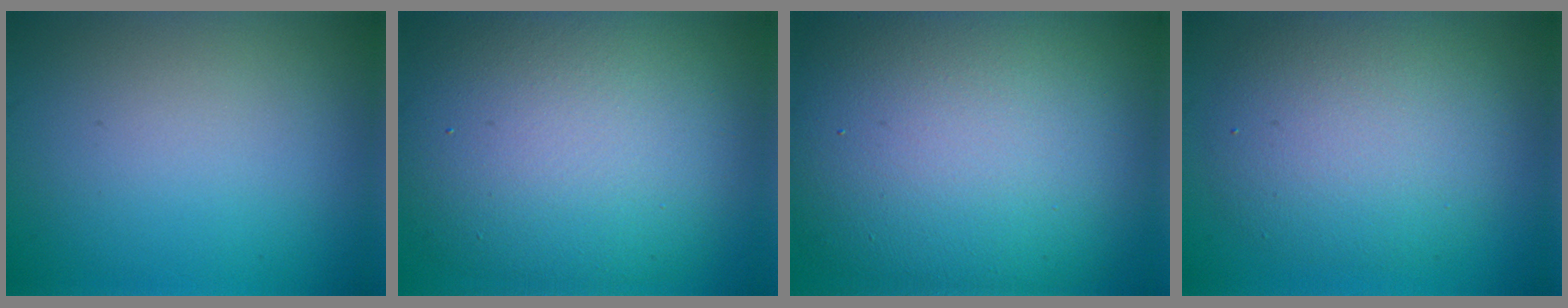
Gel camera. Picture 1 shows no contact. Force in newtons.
{"total": 13.4, "press": 13.4, "slide": 0.5}
{"total": 15.9, "press": 15.8, "slide": 0.9}
{"total": 6.4, "press": 6.4, "slide": 0.6}